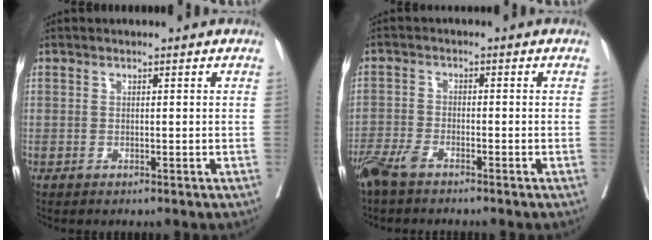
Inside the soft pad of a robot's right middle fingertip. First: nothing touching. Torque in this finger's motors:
{"motor_torque": [-0.09, -0.20, 0.11, 0.03]}